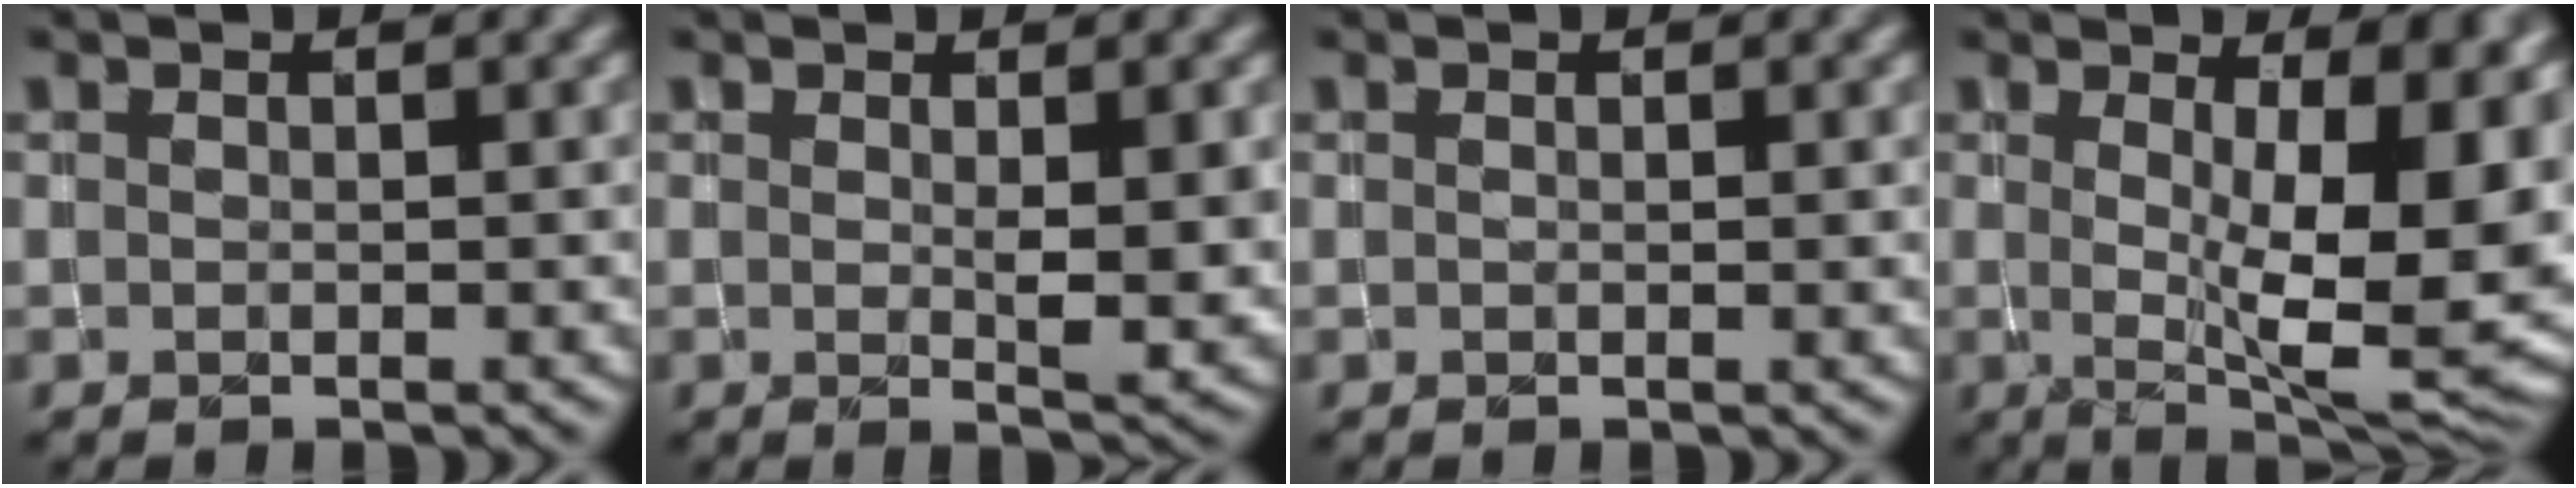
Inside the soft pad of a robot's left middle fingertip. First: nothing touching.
{"total": 3.7, "force": [0.5, 0.8, 3.6], "torque": [-0.056, -0.005, 0.013]}
{"total": 0.5, "force": [0.1, 0.2, 0.5], "torque": [-0.005, 0.001, 0.001]}
{"total": 15.0, "force": [1.2, 5.7, 13.9], "torque": [-0.145, -0.003, 0.027]}